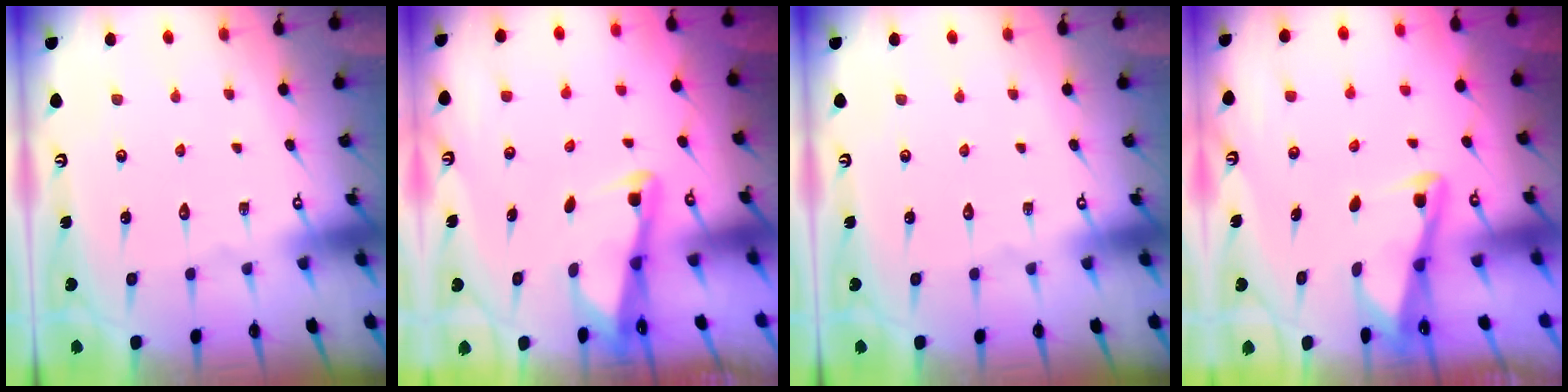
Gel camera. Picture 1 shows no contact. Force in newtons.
{"total": 2.6, "press": 2.6, "slide": 0.2}
{"total": 0.0}
{"total": 3.0, "press": 2.9, "slide": 0.4}